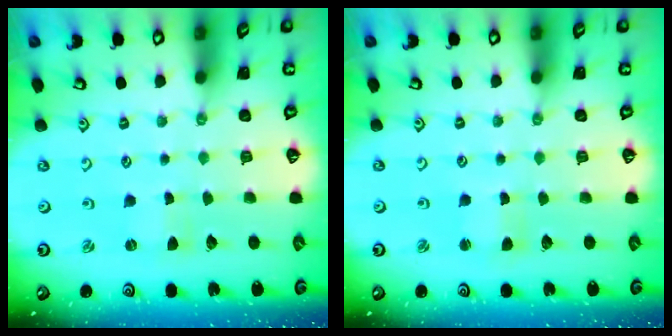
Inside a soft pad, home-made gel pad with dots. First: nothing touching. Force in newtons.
{"total": 1.5, "press": 1.5, "slide": 0.2}